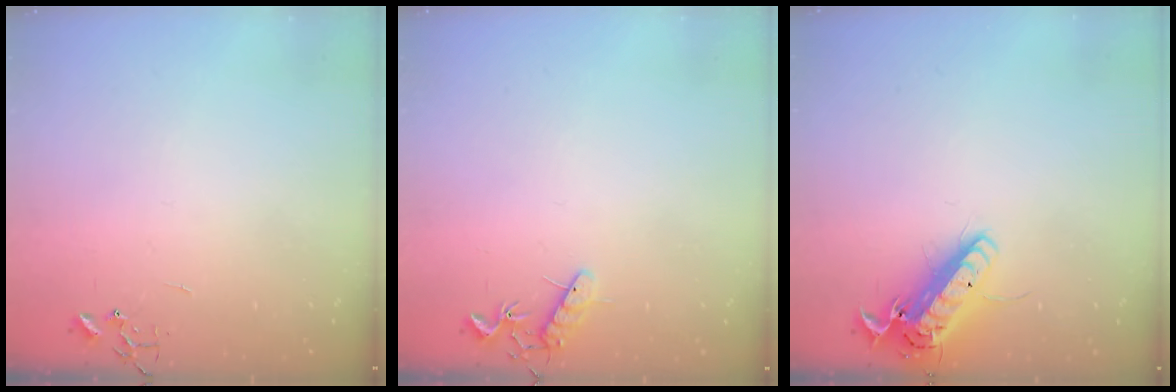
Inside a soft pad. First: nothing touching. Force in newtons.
{"total": 7.5, "press": 7.4, "slide": 0.6}
{"total": 15.0, "press": 14.7, "slide": 3.0}